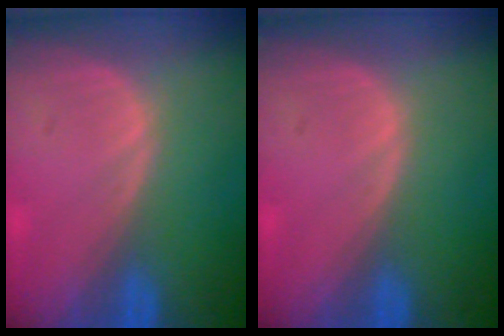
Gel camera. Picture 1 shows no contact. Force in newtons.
{"total": 0.0}